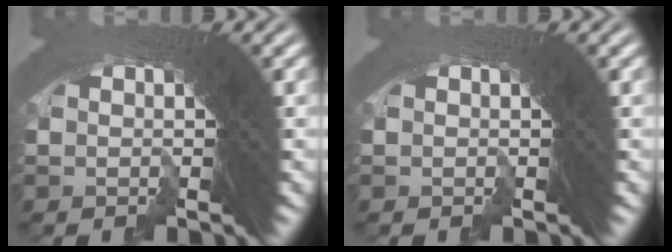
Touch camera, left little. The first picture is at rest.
{"total": 0.0}